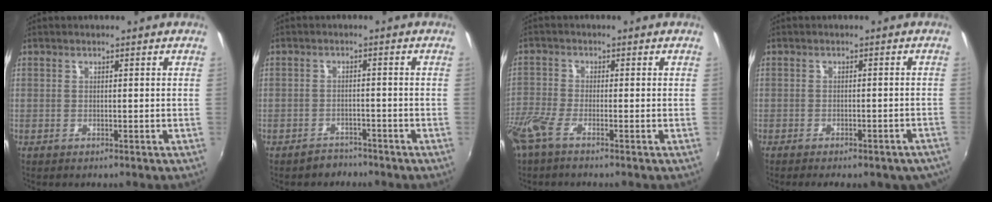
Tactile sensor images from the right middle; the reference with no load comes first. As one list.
[{"total": 3.4, "force": [-2.9, 1.7, 0.1], "torque": [-0.013, 0.003, -0.045]}, {"total": 5.4, "force": [-4.1, 0.9, 3.5], "torque": [-0.092, -0.020, -0.087]}, {"total": 9.8, "force": [-7.8, 3.0, 5.0], "torque": [-0.092, -0.023, -0.089]}]